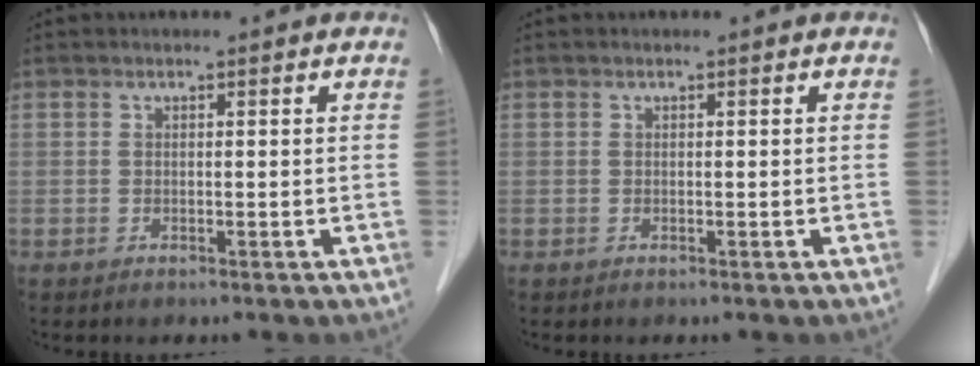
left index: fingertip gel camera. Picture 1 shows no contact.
{"total": 0.0}